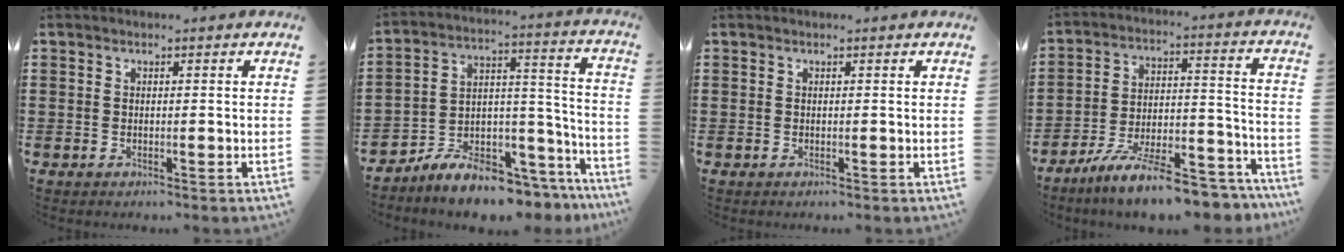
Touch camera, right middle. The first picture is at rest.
{"total": 8.1, "force": [-7.6, 2.0, 1.9], "torque": [-0.034, 0.014, -0.144]}
{"total": 0.0}
{"total": 11.8, "force": [-10.2, 1.0, 5.8], "torque": [-0.089, 0.030, -0.189]}